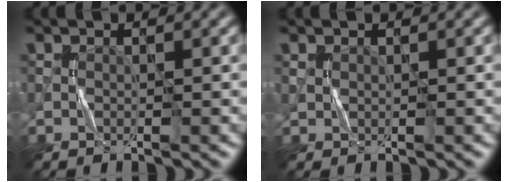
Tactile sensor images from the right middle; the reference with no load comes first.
{"total": 0.5, "force": [0.4, 0.4, 0.2], "torque": [-0.005, -0.001, 0.012]}